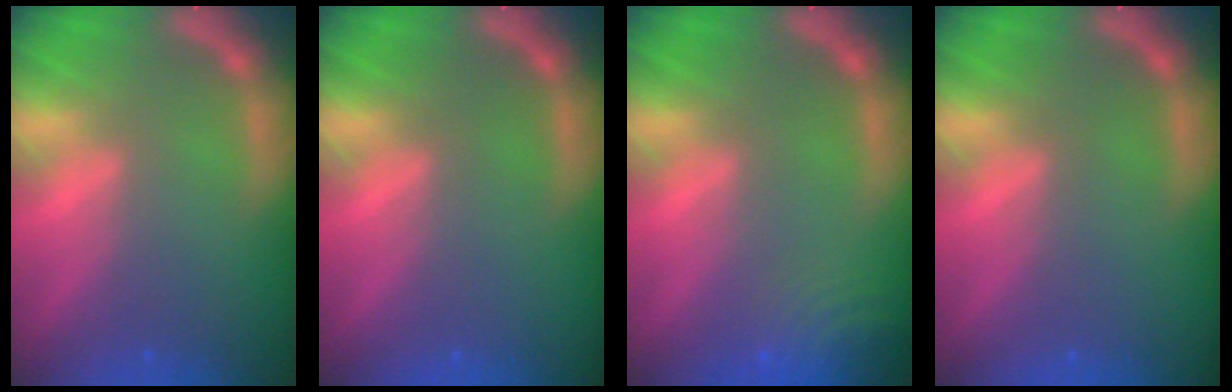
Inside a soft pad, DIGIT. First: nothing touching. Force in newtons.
{"total": 0.0}
{"total": 6.1}
{"total": 0.0}